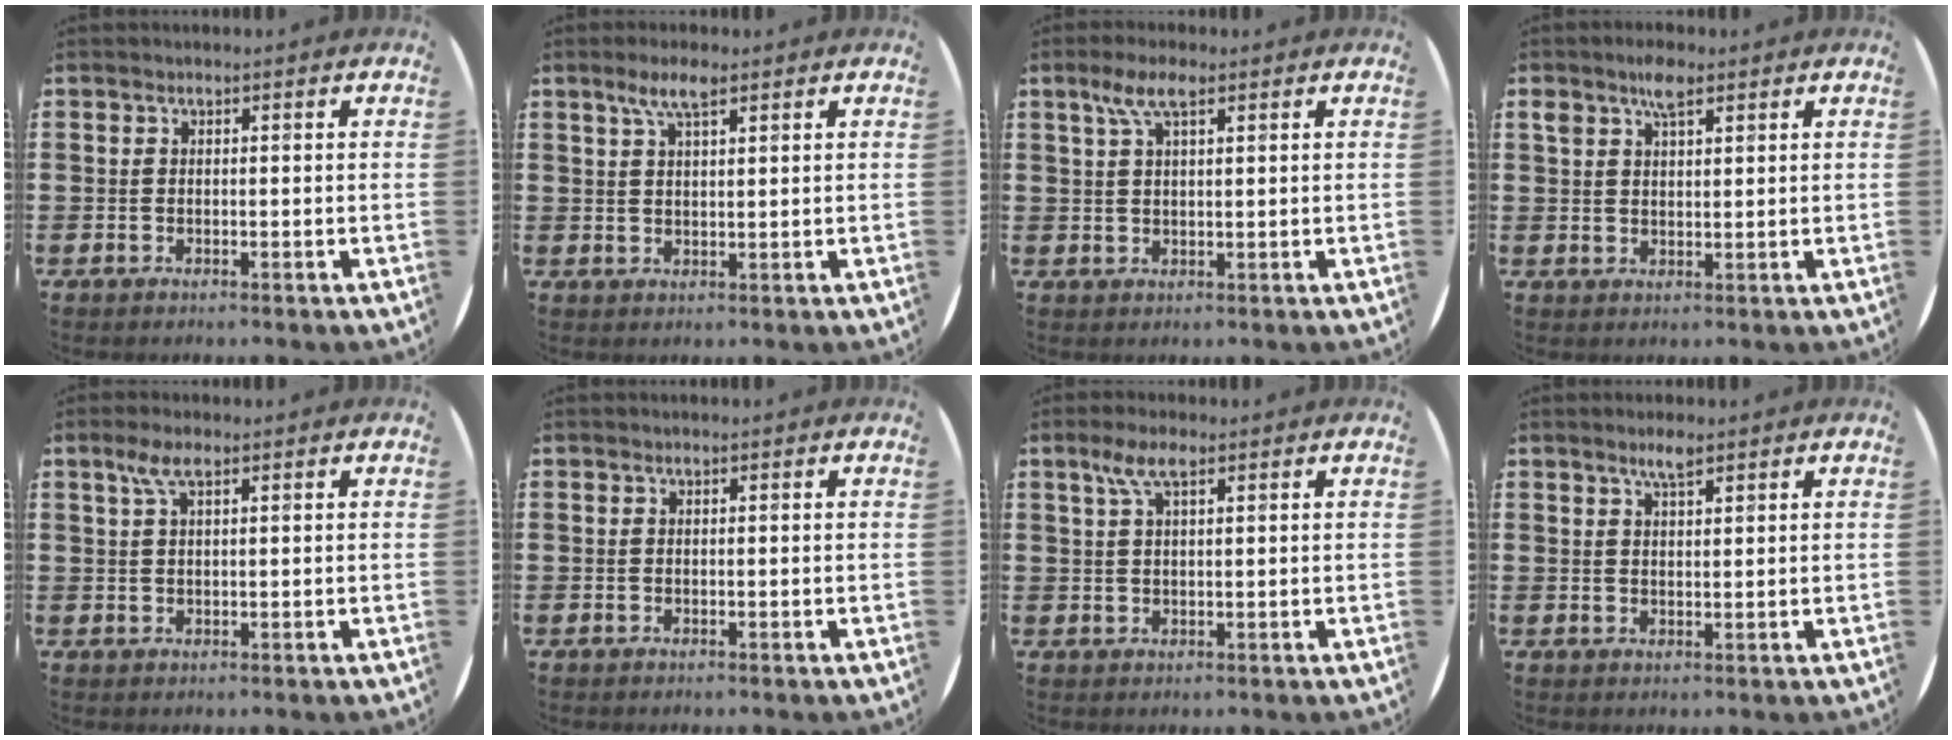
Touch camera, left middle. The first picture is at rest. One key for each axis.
{"total": 3.9, "fx": 2.6, "fy": 1.0, "fz": 2.7, "tx": -0.059, "ty": 0.007, "tz": 0.045}
{"total": 4.4, "fx": 2.5, "fy": 1.3, "fz": 3.4, "tx": -0.073, "ty": 0.008, "tz": 0.042}
{"total": 3.9, "fx": 2.7, "fy": 1.5, "fz": 2.4, "tx": -0.037, "ty": 0.001, "tz": 0.043}
{"total": 3.1, "fx": 1.7, "fy": 0.8, "fz": 2.5, "tx": -0.053, "ty": 0.008, "tz": 0.028}
{"total": 0.0}
{"total": 4.0, "fx": 2.2, "fy": 1.1, "fz": 3.1, "tx": -0.067, "ty": 0.008, "tz": 0.037}
{"total": 2.6, "fx": 2.0, "fy": 0.5, "fz": 1.5, "tx": -0.032, "ty": 0.003, "tz": 0.035}